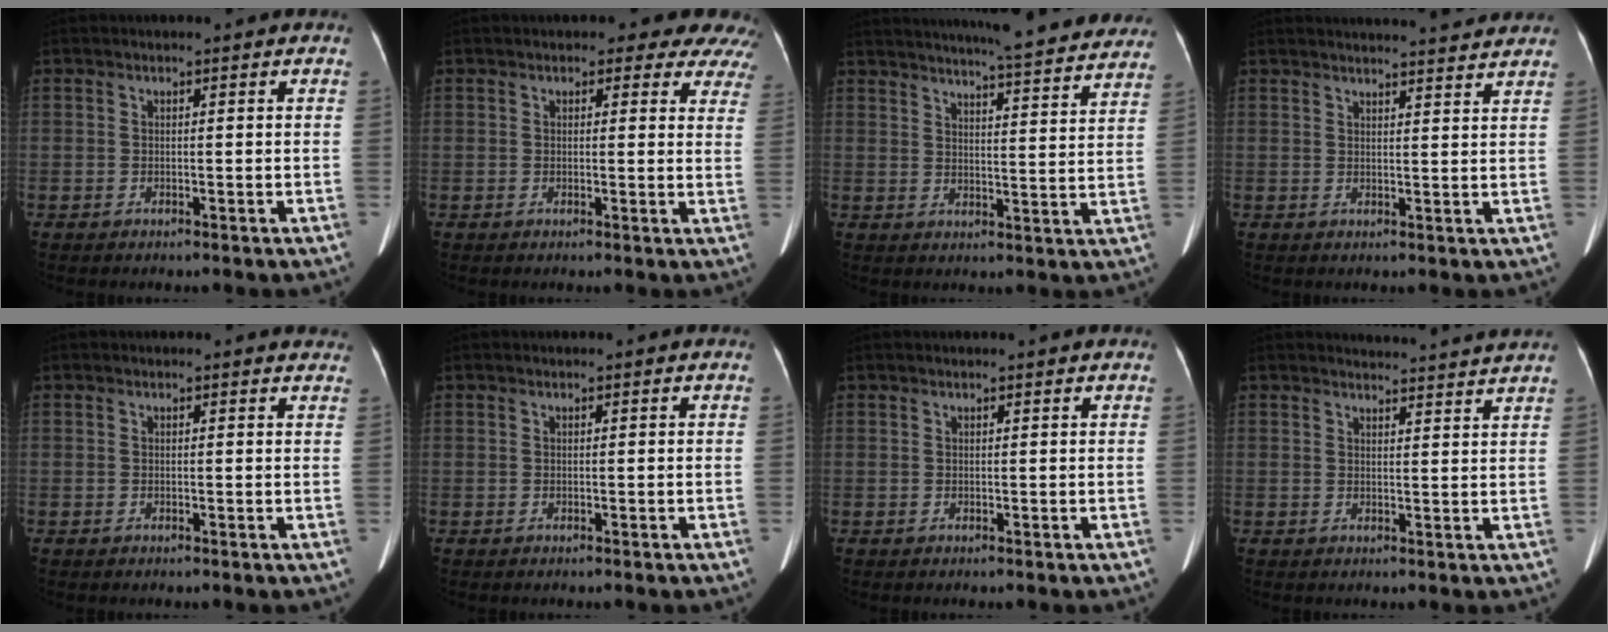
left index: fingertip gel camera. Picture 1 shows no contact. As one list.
[{"total": 10.2, "force": [9.2, 3.8, 1.8], "torque": [0.025, -0.024, 0.062]}, {"total": 24.4, "force": [22.2, 2.2, 9.9], "torque": [-0.145, -0.033, 0.269]}, {"total": 12.5, "force": [11.9, 0.8, 3.6], "torque": [-0.041, 0.011, 0.137]}, {"total": 3.0, "force": [2.7, 1.3, 0.1], "torque": [0.005, -0.003, 0.006]}, {"total": 0.0}, {"total": 1.6, "force": [1.5, 0.1, 0.6], "torque": [-0.010, 0.010, 0.017]}, {"total": 8.1, "force": [8.0, -0.6, 1.1], "torque": [-0.014, -0.002, 0.083]}]